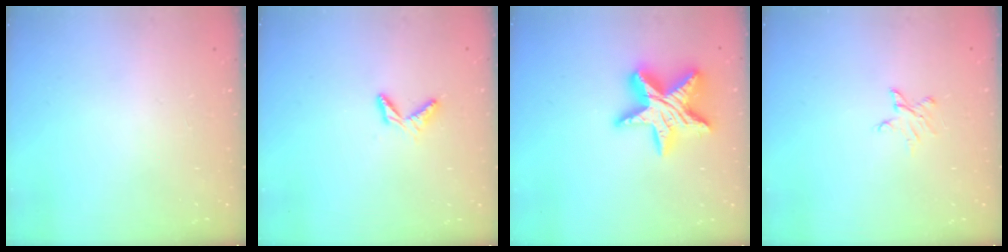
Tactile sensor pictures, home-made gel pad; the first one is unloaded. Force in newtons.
{"total": 4.9, "press": 4.9, "slide": 0.6}
{"total": 17.2, "press": 17.2, "slide": 1.4}
{"total": 4.3, "press": 4.3, "slide": 0.3}